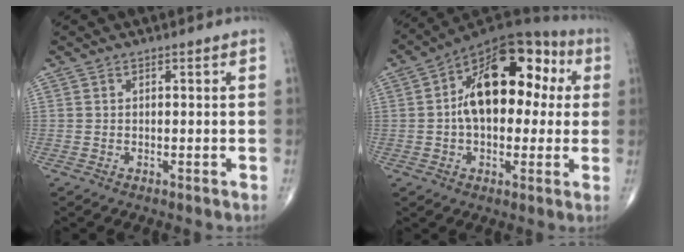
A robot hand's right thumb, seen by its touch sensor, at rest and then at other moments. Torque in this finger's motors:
{"motor_torque": [0.14, 1.74, 0.57, -0.01, 0.22]}